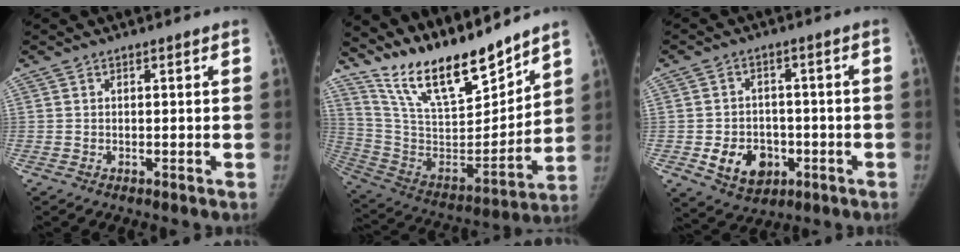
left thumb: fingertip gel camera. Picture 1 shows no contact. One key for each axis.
{"total": 20.7, "fx": 17.5, "fy": 5.3, "fz": 9.7, "tx": -0.130, "ty": -0.107, "tz": 0.320}
{"total": 8.9, "fx": -2.7, "fy": 7.1, "fz": 4.8, "tx": -0.047, "ty": 0.014, "tz": -0.032}